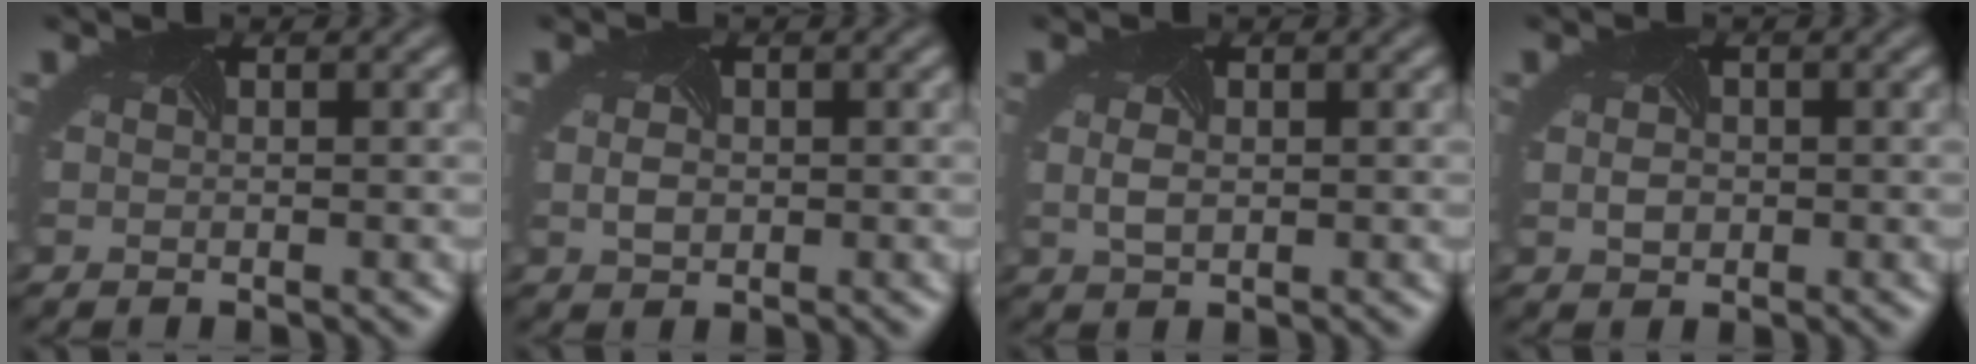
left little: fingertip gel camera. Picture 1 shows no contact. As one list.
[{"total": 1.4, "force": [-0.1, 1.1, 0.8], "torque": [-0.021, -0.003, 0.002]}, {"total": 1.5, "force": [-0.1, 0.9, 1.1], "torque": [-0.033, -0.004, 0.002]}, {"total": 1.6, "force": [-0.1, 1.4, 0.8], "torque": [-0.022, 0.001, 0.004]}]